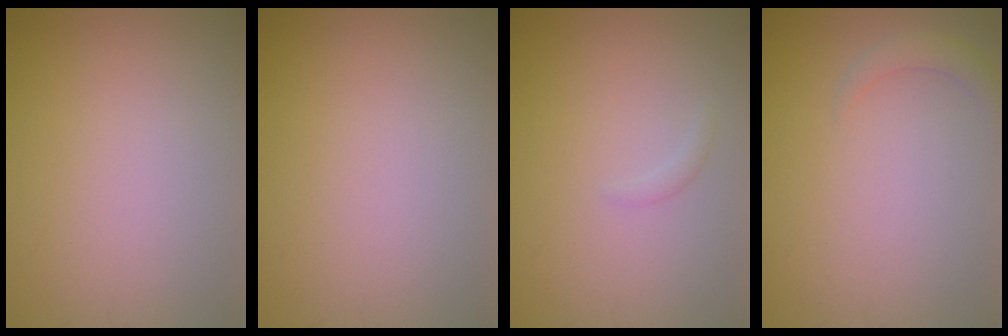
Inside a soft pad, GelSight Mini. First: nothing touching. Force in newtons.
{"total": 0.0}
{"total": 0.6, "press": 0.6, "slide": 0.1}
{"total": 1.5, "press": 1.4, "slide": 0.2}